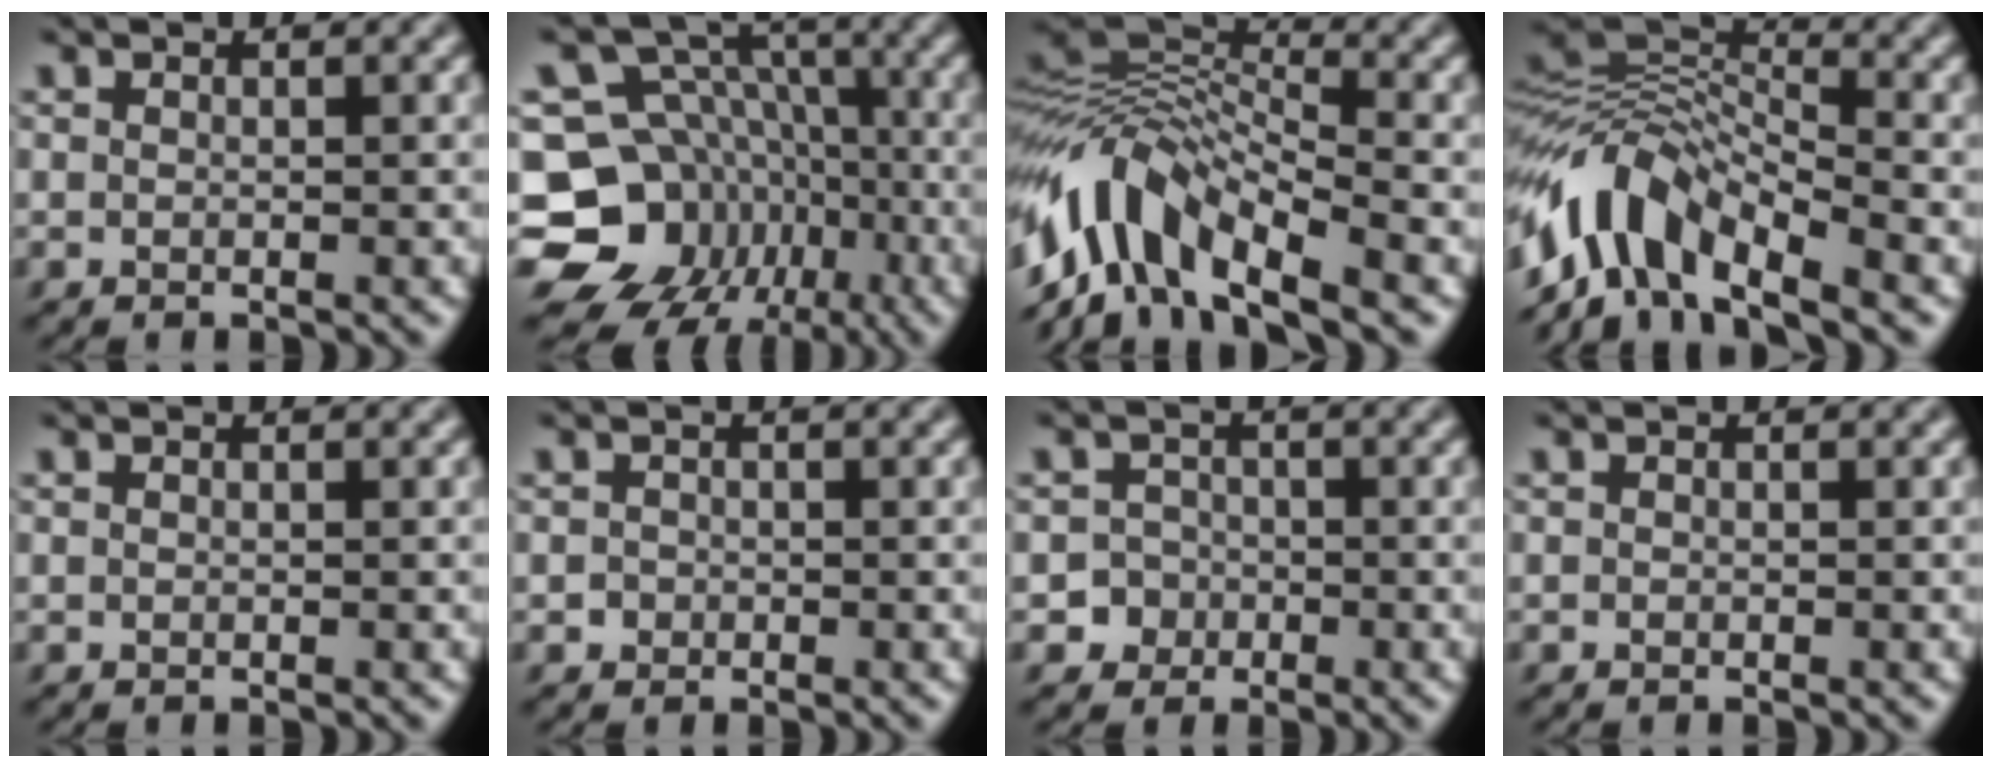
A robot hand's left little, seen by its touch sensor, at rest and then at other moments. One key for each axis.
{"total": 15.3, "fx": -6.8, "fy": 12.6, "fz": 5.2, "tx": -0.104, "ty": -0.010, "tz": -0.123}
{"total": 8.9, "fx": -4.9, "fy": 3.7, "fz": 6.5, "tx": -0.113, "ty": 0.015, "tz": -0.108}
{"total": 7.7, "fx": -4.6, "fy": 3.4, "fz": 5.1, "tx": -0.083, "ty": 0.013, "tz": -0.103}
{"total": 0.0}
{"total": 0.8, "fx": -0.4, "fy": 0.7, "fz": 0.0, "tx": 0.009, "ty": -0.003, "tz": -0.009}
{"total": 3.6, "fx": -1.9, "fy": 3.1, "fz": 0.2, "tx": 0.031, "ty": -0.001, "tz": -0.041}
{"total": 0.0}